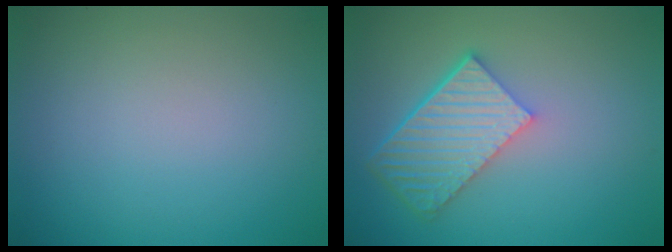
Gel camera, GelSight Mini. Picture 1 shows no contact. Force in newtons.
{"total": 5.9, "press": 4.2, "slide": 4.2}